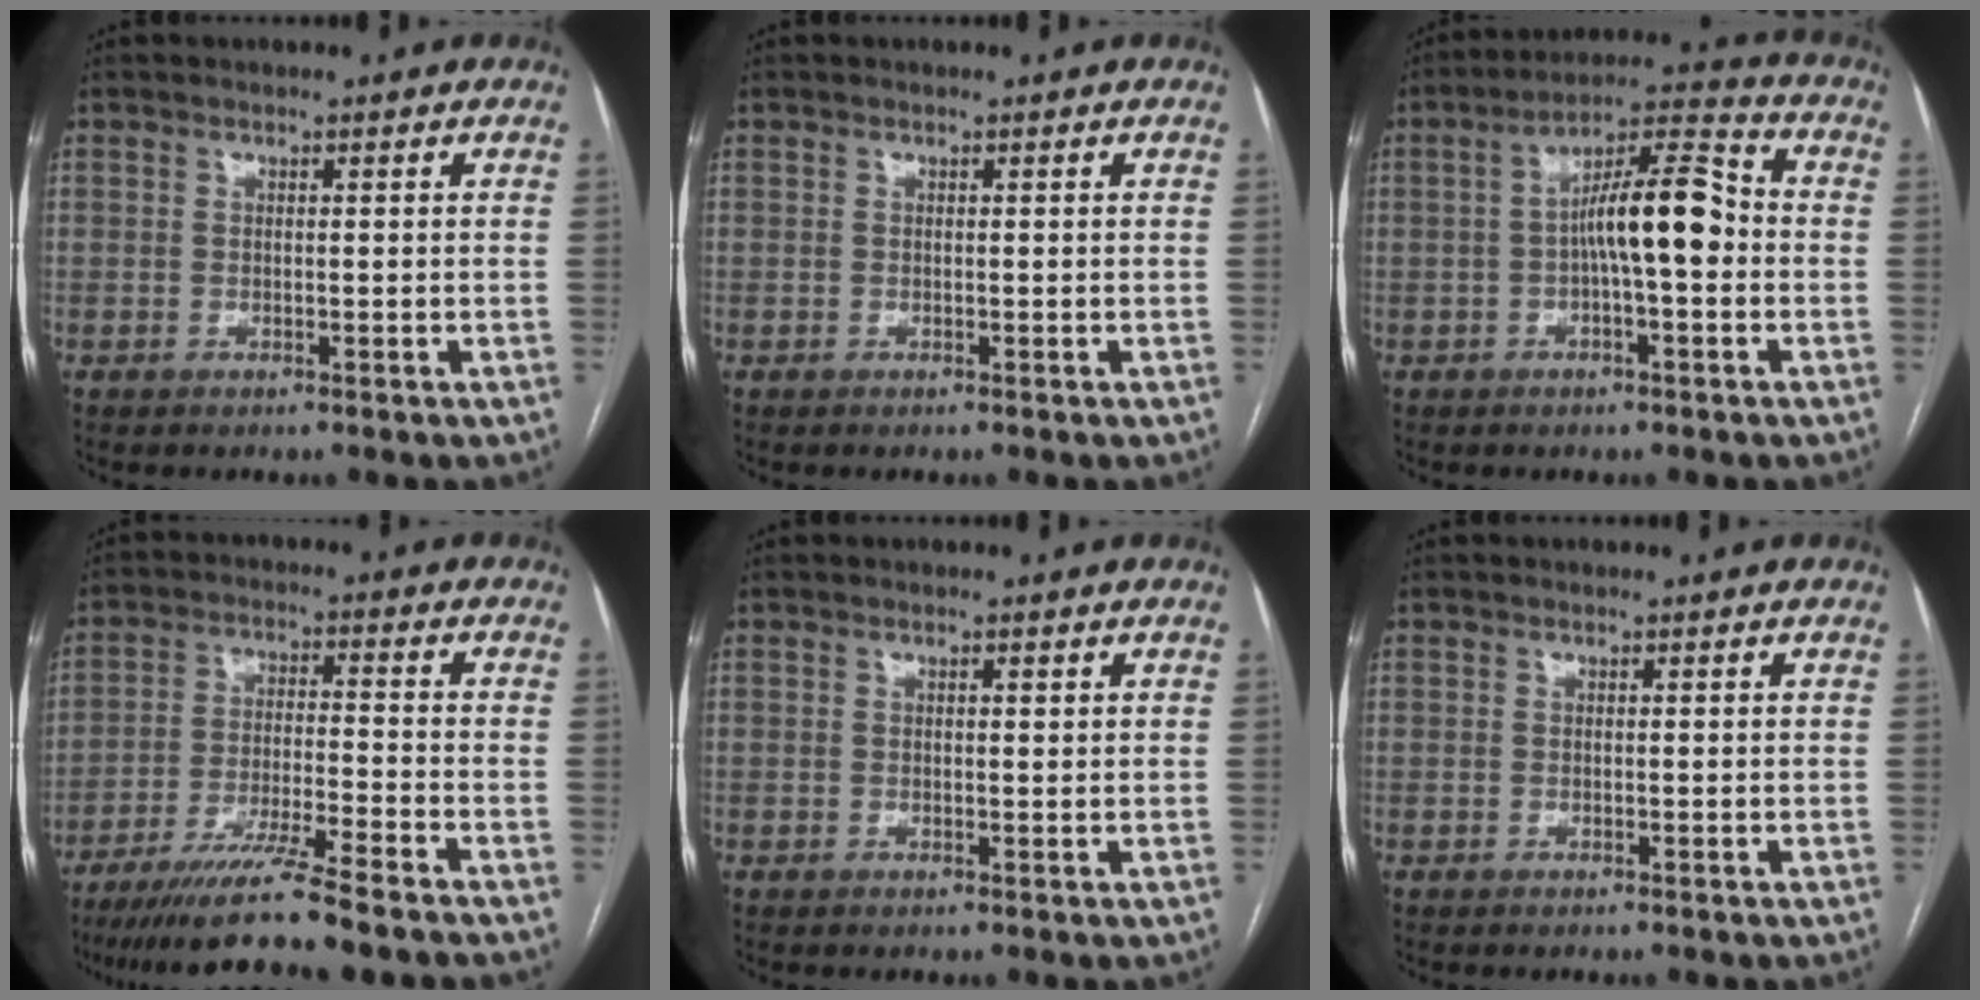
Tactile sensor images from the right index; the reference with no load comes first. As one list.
[{"total": 0.0}, {"total": 10.6, "force": [-0.8, 2.2, 10.3], "torque": [-0.176, 0.032, -0.017]}, {"total": 12.4, "force": [-10.2, -1.2, 6.9], "torque": [-0.103, -0.031, -0.168]}, {"total": 0.7, "force": [0.3, 0.1, 0.6], "torque": [-0.012, 0.000, 0.005]}, {"total": 0.0}]